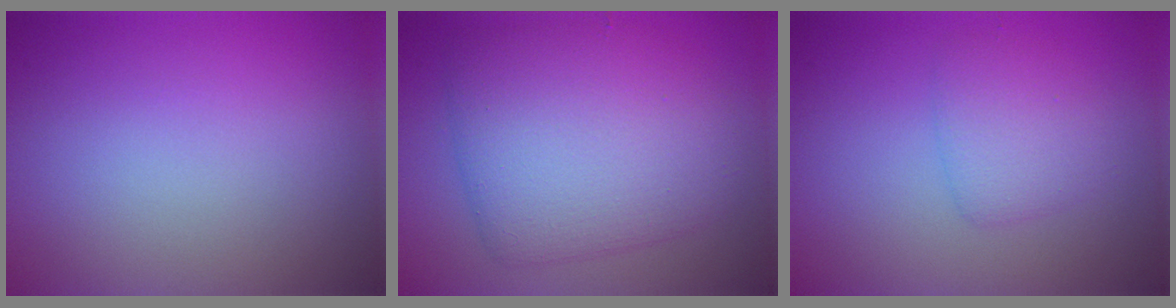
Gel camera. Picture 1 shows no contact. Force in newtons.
{"total": 8.0, "press": 8.0, "slide": 0.1}
{"total": 2.3, "press": 2.3, "slide": 0.1}